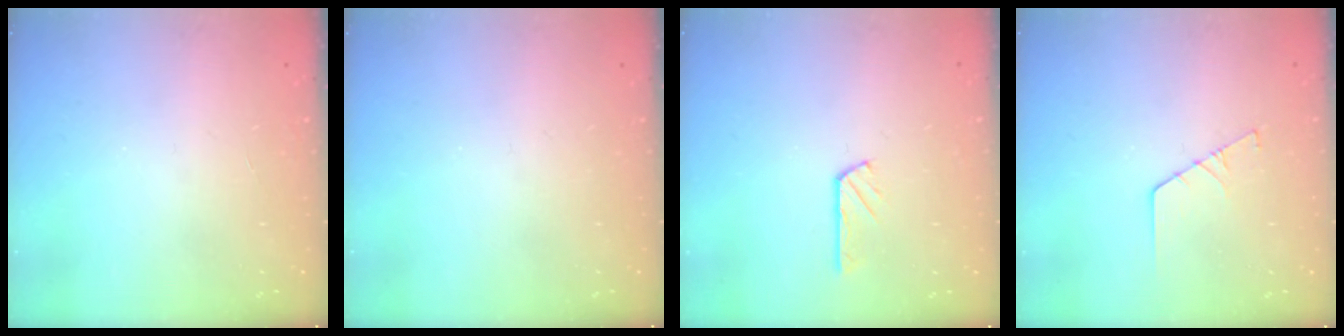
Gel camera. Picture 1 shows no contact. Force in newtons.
{"total": 0.0}
{"total": 2.8, "press": 2.8, "slide": 0.1}
{"total": 2.2, "press": 2.2, "slide": 0.0}